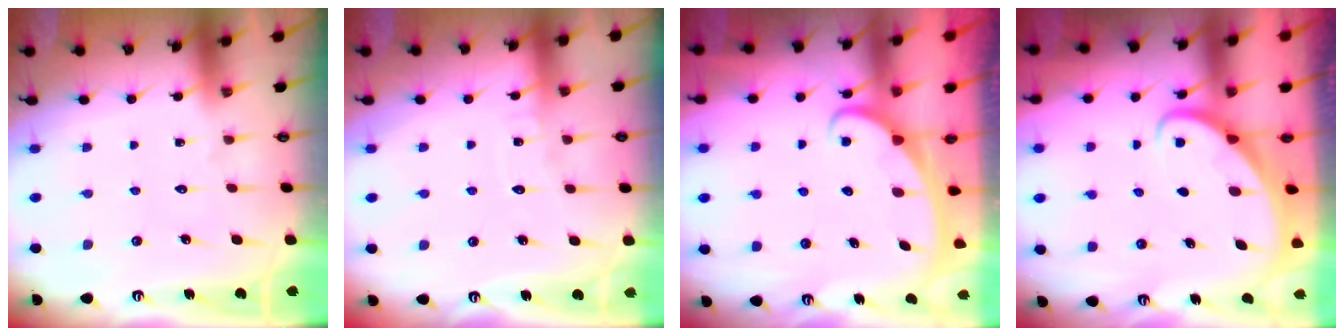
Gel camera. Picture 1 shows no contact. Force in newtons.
{"total": 3.5, "press": 3.5, "slide": 0.3}
{"total": 2.4, "press": 2.4, "slide": 0.3}
{"total": 2.3, "press": 2.3, "slide": 0.2}